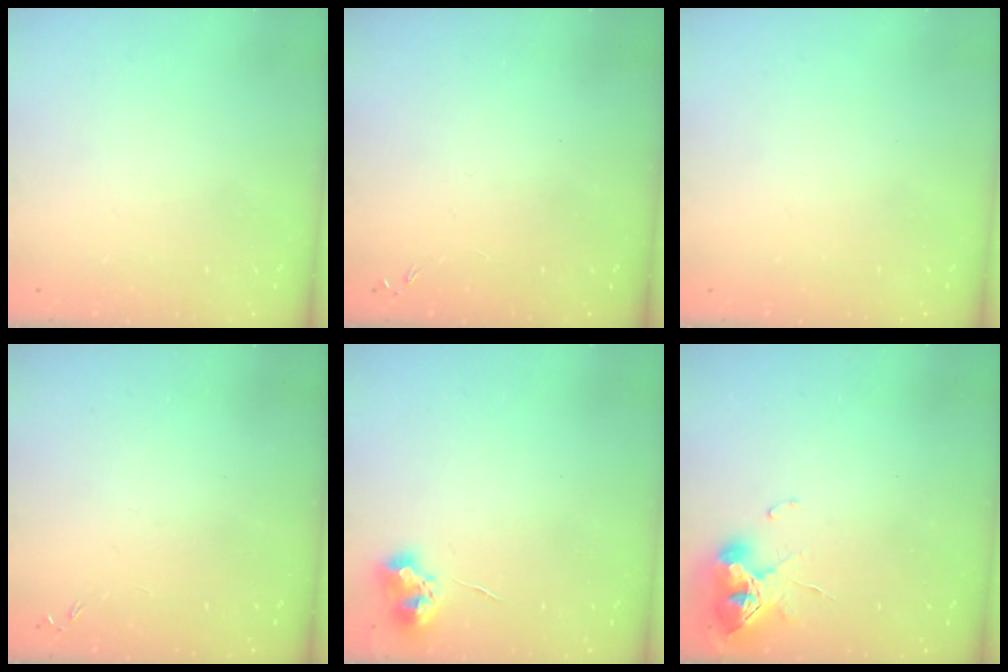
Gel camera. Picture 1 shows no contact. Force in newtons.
{"total": 0.0}
{"total": 0.0}
{"total": 0.0}
{"total": 8.4, "press": 8.4, "slide": 0.5}
{"total": 9.9, "press": 9.9, "slide": 0.8}